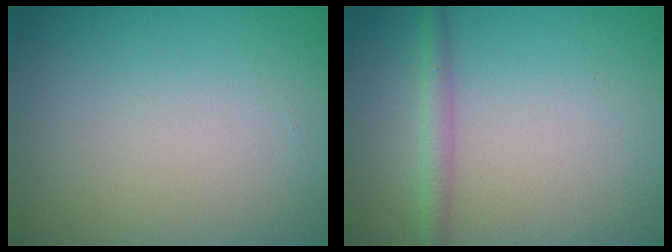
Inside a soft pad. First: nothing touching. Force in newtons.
{"total": 1.8, "press": 1.8, "slide": 0.1}